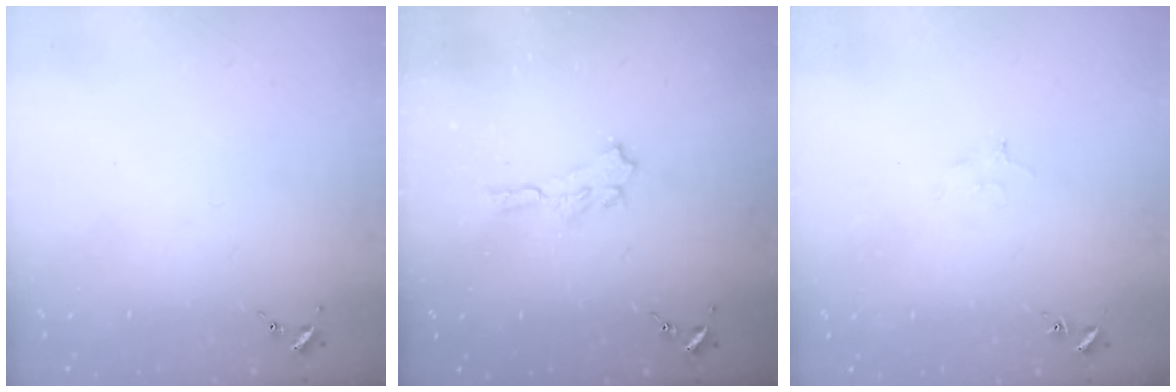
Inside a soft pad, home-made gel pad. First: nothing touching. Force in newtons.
{"total": 5.0, "press": 5.0, "slide": 0.8}
{"total": 5.3, "press": 5.1, "slide": 1.0}